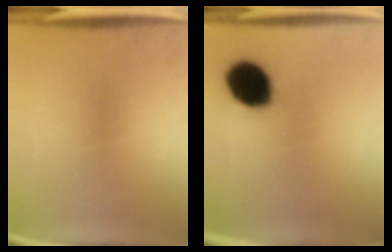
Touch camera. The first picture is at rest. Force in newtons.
{"total": 16.4}